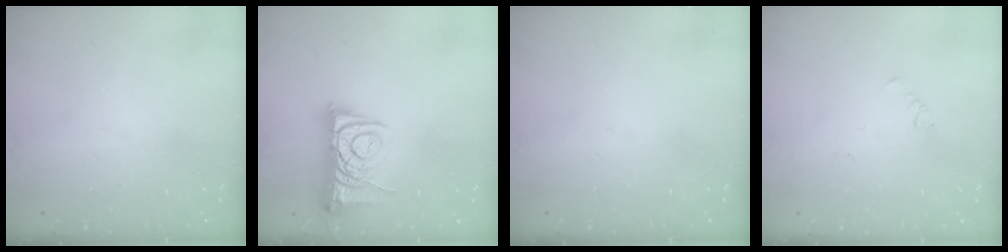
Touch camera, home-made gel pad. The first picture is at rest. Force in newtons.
{"total": 9.5, "press": 9.4, "slide": 1.1}
{"total": 0.0}
{"total": 1.9, "press": 1.9, "slide": 0.4}